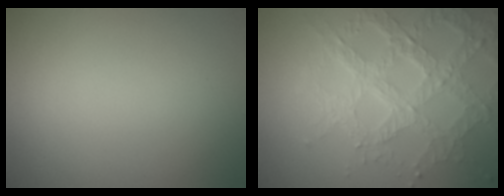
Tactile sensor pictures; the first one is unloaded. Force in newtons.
{"total": 7.1, "press": 5.1, "slide": 4.9}